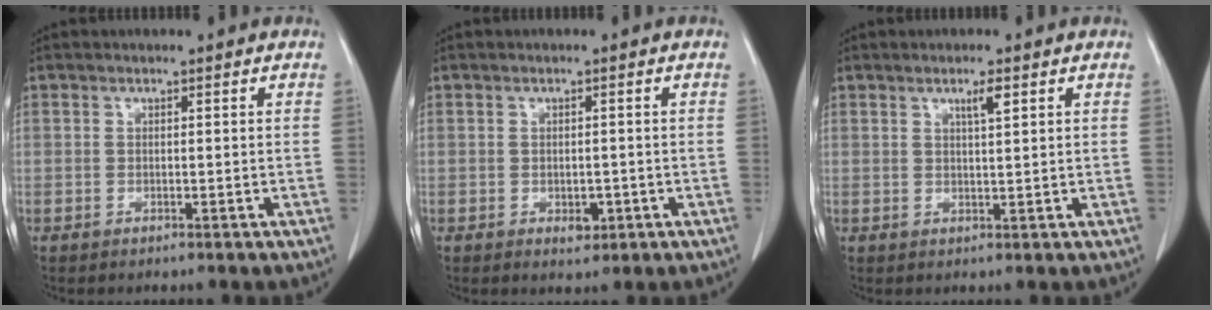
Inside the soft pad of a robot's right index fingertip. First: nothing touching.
{"total": 2.3, "force": [-0.8, 1.4, 1.6], "torque": [-0.023, 0.001, -0.004]}
{"total": 2.2, "force": [1.2, 0.1, 1.8], "torque": [-0.036, -0.002, 0.022]}